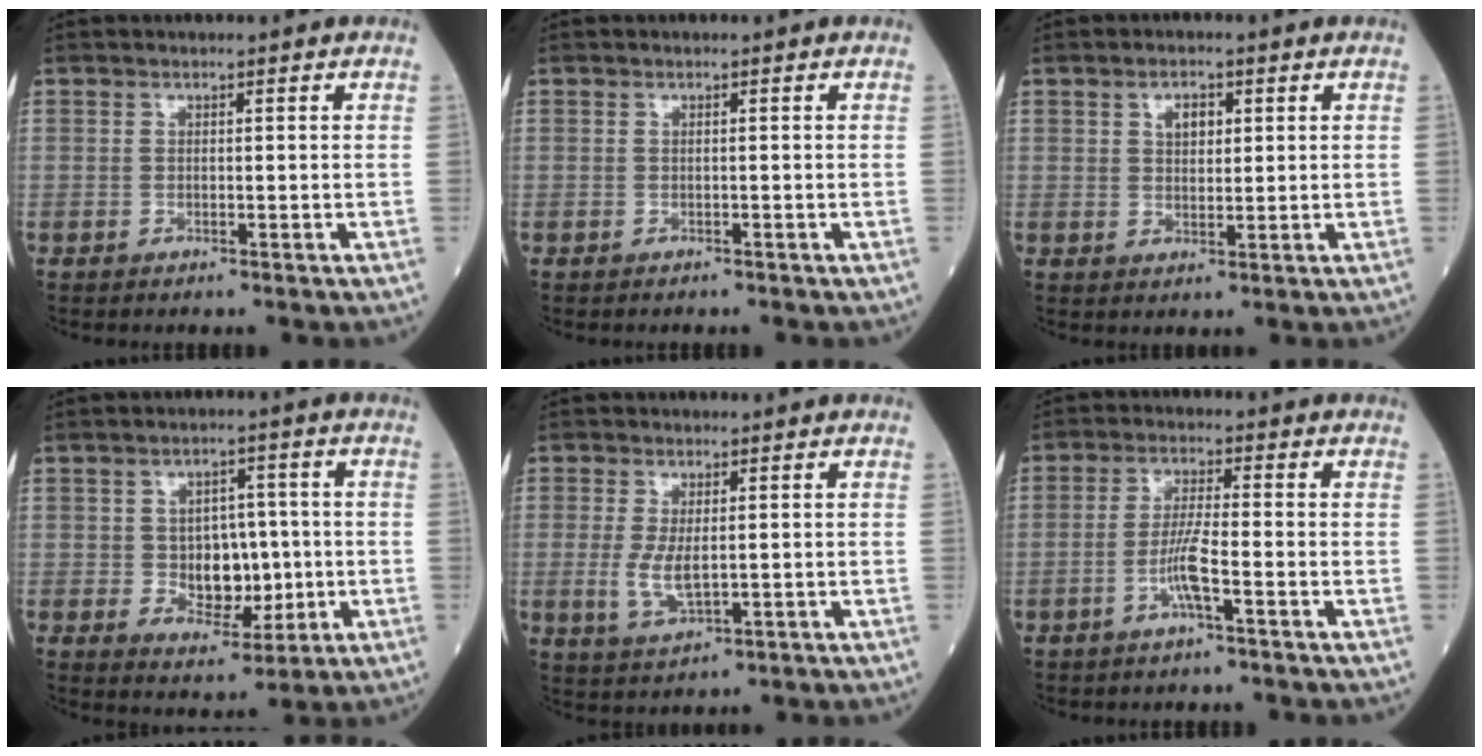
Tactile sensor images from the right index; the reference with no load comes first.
{"total": 0.0}
{"total": 3.1, "force": [1.2, 1.7, 2.3], "torque": [-0.038, 0.004, 0.020]}
{"total": 7.6, "force": [-0.6, 4.9, 5.8], "torque": [-0.087, 0.008, 0.000]}
{"total": 5.0, "force": [-0.4, 1.8, 4.6], "torque": [-0.100, -0.012, -0.002]}
{"total": 4.6, "force": [-1.9, 0.0, 4.2], "torque": [-0.087, 0.004, -0.035]}